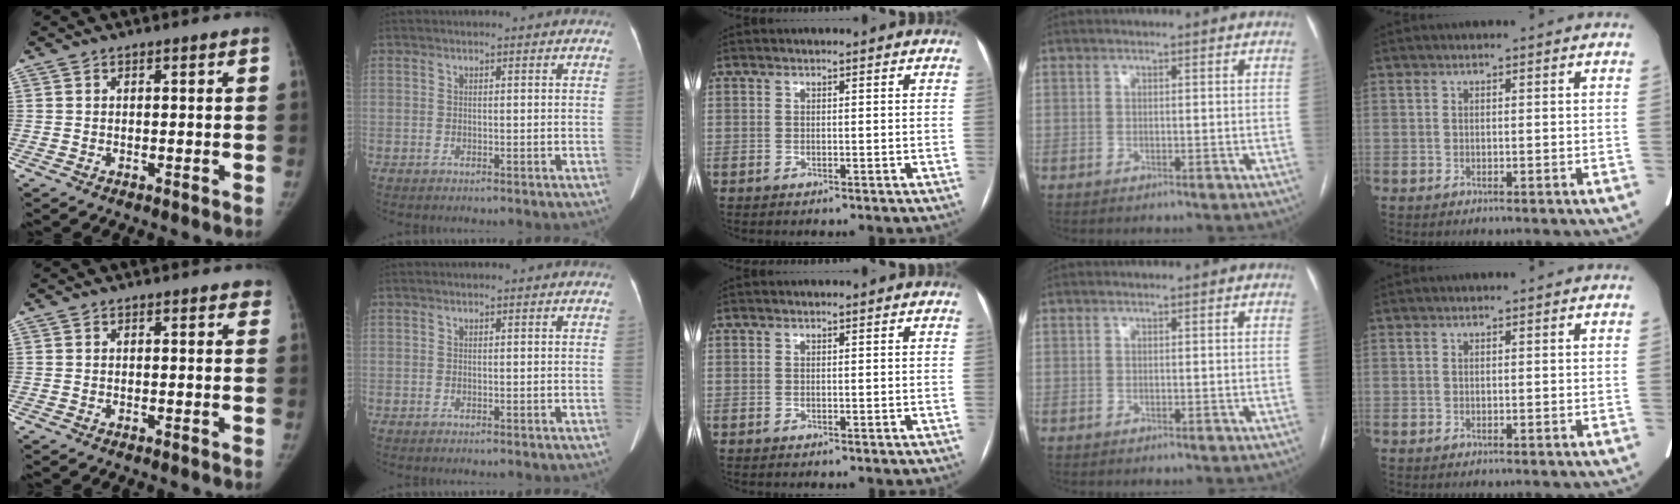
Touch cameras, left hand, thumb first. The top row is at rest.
{"thumb": {"total": 1.2, "force": [0.9, 0.6, 0.5], "torque": [0.008, -0.002, 0.003]}}